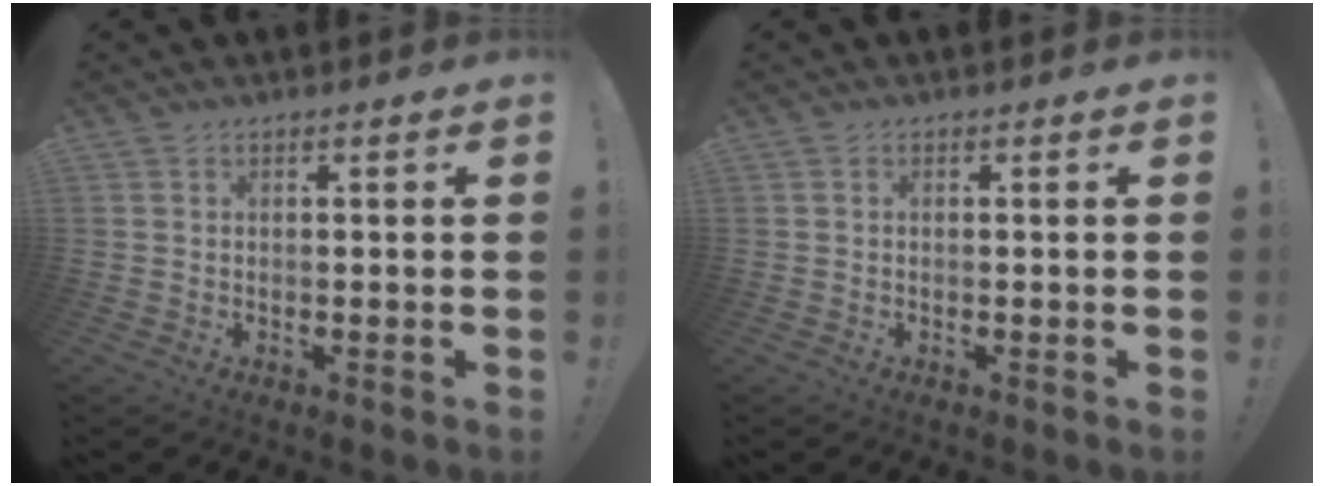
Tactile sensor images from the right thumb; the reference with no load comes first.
{"total": 0.0}